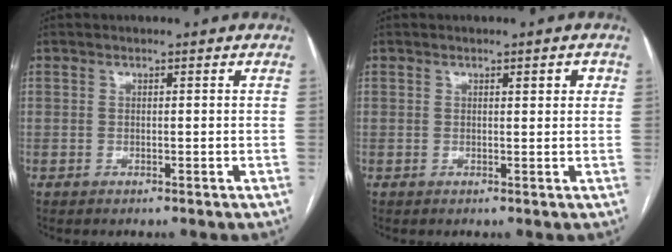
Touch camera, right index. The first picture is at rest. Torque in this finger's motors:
{"motor_torque": [0.05, 0.08, 0.01, 0.01]}